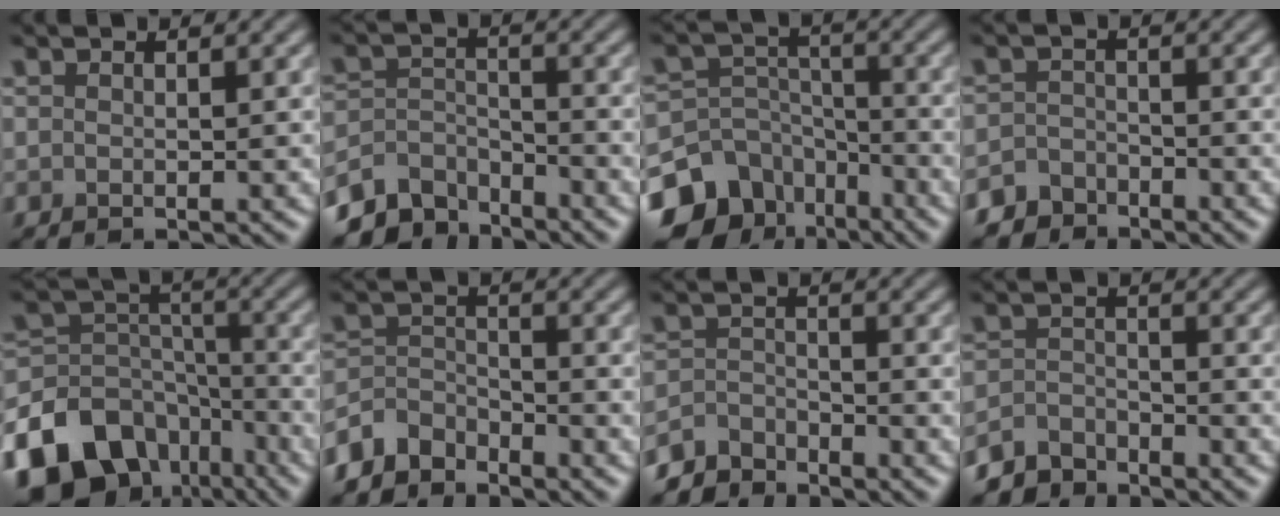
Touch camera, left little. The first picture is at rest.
{"total": 5.6, "force": [-4.9, 2.3, 1.0], "torque": [-0.016, -0.007, -0.098]}
{"total": 12.7, "force": [-8.4, 8.9, 3.6], "torque": [-0.086, -0.029, -0.137]}
{"total": 3.2, "force": [-2.8, 1.6, 0.0], "torque": [0.014, -0.002, -0.055]}
{"total": 16.7, "force": [-10.4, 11.5, 6.1], "torque": [-0.150, -0.030, -0.157]}
{"total": 3.8, "force": [-3.4, 1.6, 0.5], "torque": [-0.005, 0.004, -0.078]}
{"total": 3.7, "force": [-3.5, 1.1, 0.3], "torque": [-0.001, 0.002, -0.075]}
{"total": 3.7, "force": [-3.5, 1.1, 0.3], "torque": [-0.002, 0.000, -0.074]}